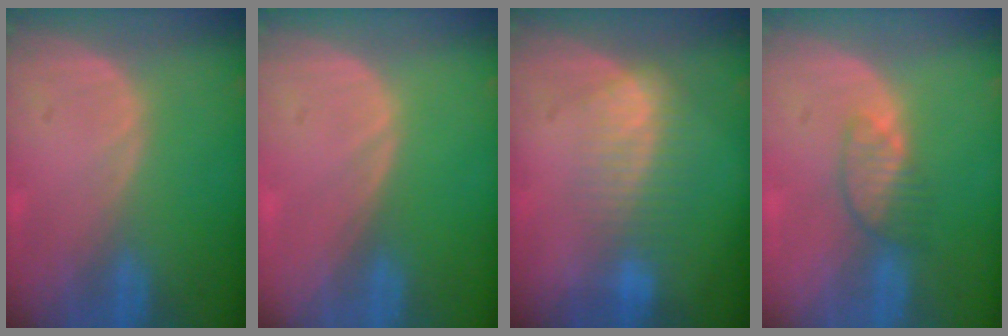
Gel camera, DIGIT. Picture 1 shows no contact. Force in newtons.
{"total": 0.0}
{"total": 7.4, "press": 6.3, "slide": 3.8}
{"total": 3.5, "press": 3.4, "slide": 0.9}